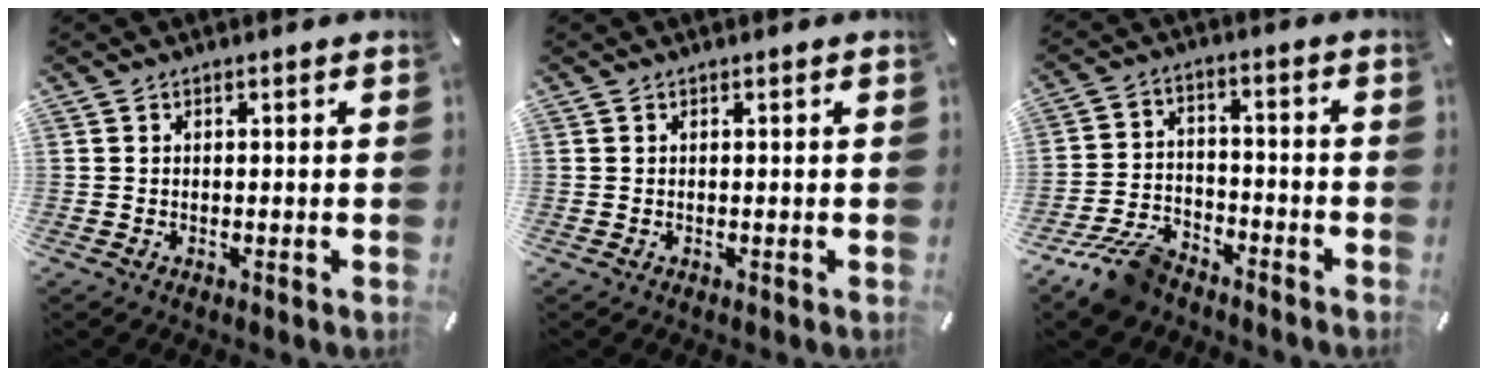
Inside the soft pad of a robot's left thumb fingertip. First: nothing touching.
{"total": 0.0}
{"total": 10.6, "force": [-8.3, 5.0, 4.3], "torque": [-0.083, 0.045, -0.156]}